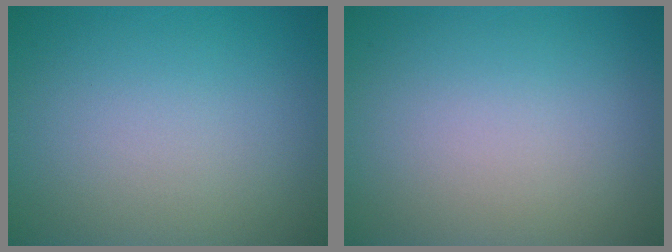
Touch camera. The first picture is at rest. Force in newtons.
{"total": 0.0}